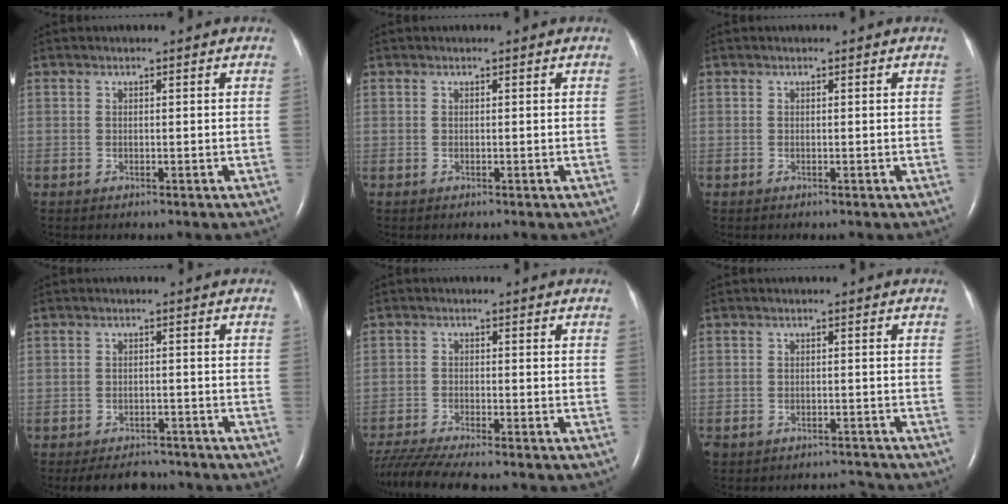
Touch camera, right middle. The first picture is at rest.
{"total": 0.0}
{"total": 0.0}
{"total": 6.0, "force": [-5.4, 2.3, 1.3], "torque": [-0.016, -0.002, -0.072]}
{"total": 9.1, "force": [-8.1, -0.2, 4.3], "torque": [-0.075, -0.022, -0.136]}
{"total": 4.5, "force": [-4.2, 1.5, 0.0], "torque": [0.001, 0.004, -0.065]}